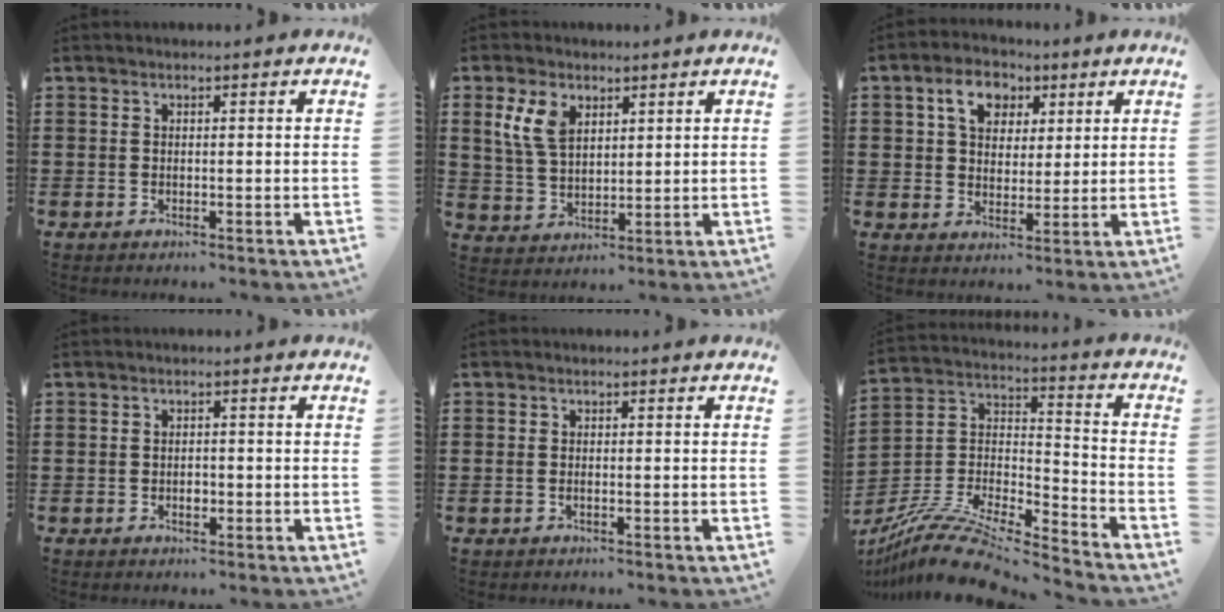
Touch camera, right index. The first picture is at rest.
{"total": 6.3, "force": [2.8, 3.7, 4.2], "torque": [-0.102, 0.006, 0.051]}
{"total": 6.5, "force": [3.0, 4.7, 3.3], "torque": [-0.064, 0.007, 0.048]}
{"total": 1.4, "force": [-0.4, 0.7, 1.2], "torque": [-0.023, -0.003, -0.006]}
{"total": 0.5, "force": [-0.2, 0.1, 0.5], "torque": [-0.011, -0.005, -0.003]}
{"total": 12.2, "force": [-10.3, 3.0, 5.8], "torque": [-0.121, 0.025, -0.203]}